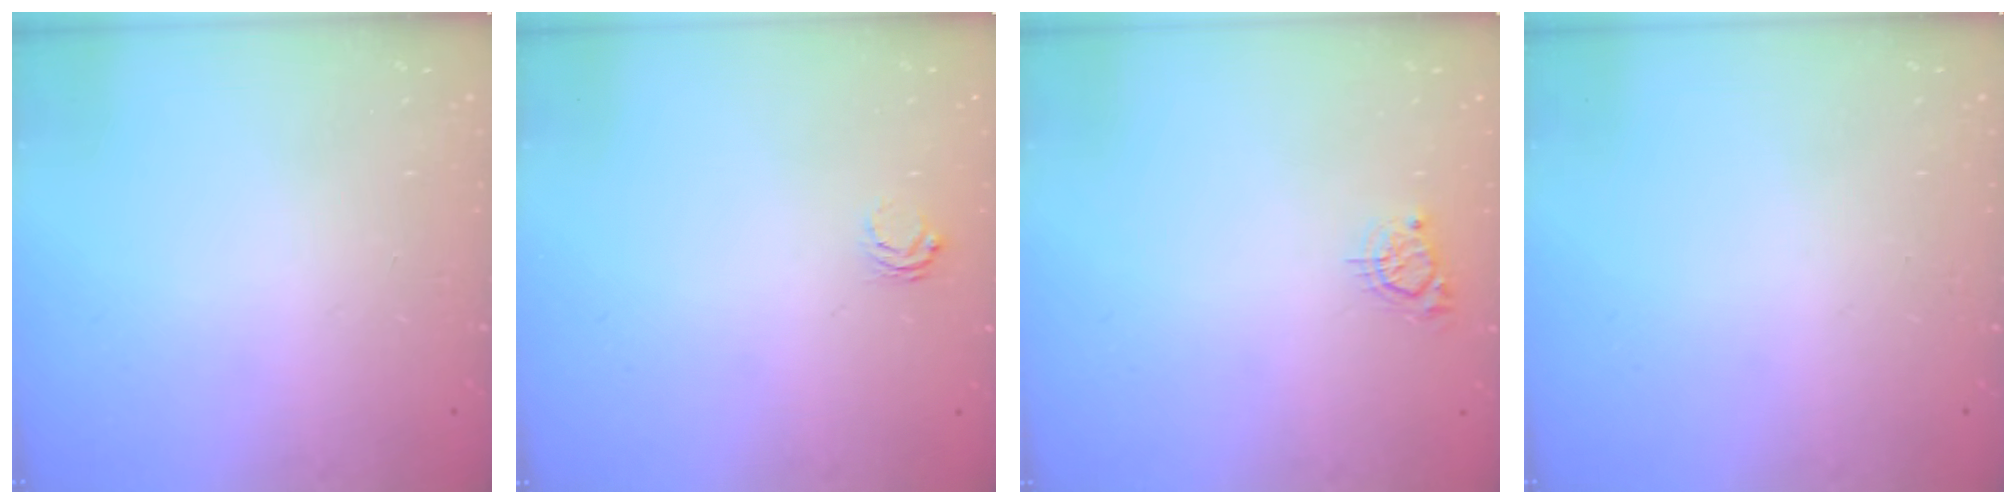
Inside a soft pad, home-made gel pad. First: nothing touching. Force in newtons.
{"total": 2.5, "press": 2.5, "slide": 0.2}
{"total": 2.5, "press": 2.5, "slide": 0.4}
{"total": 0.0}